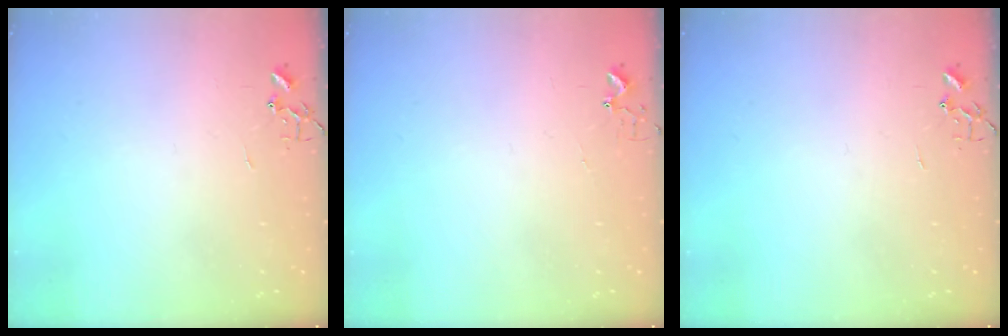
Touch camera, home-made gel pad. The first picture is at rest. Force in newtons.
{"total": 2.9, "press": 2.9, "slide": 0.3}
{"total": 0.0}